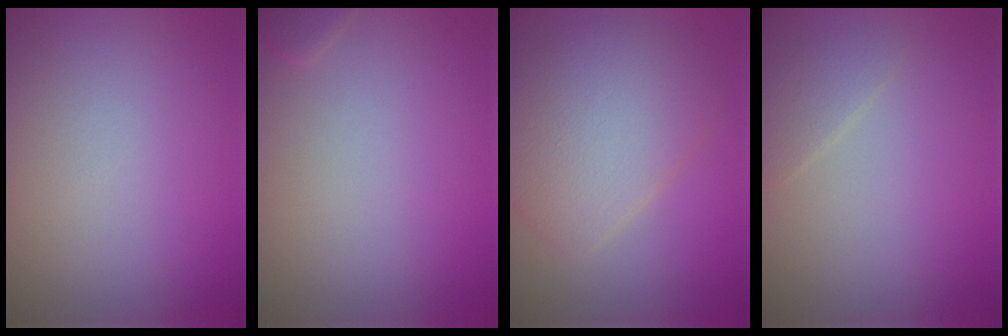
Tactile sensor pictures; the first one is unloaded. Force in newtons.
{"total": 0.8, "press": 0.8, "slide": 0.1}
{"total": 6.4, "press": 6.4, "slide": 0.3}
{"total": 1.4, "press": 1.4, "slide": 0.1}